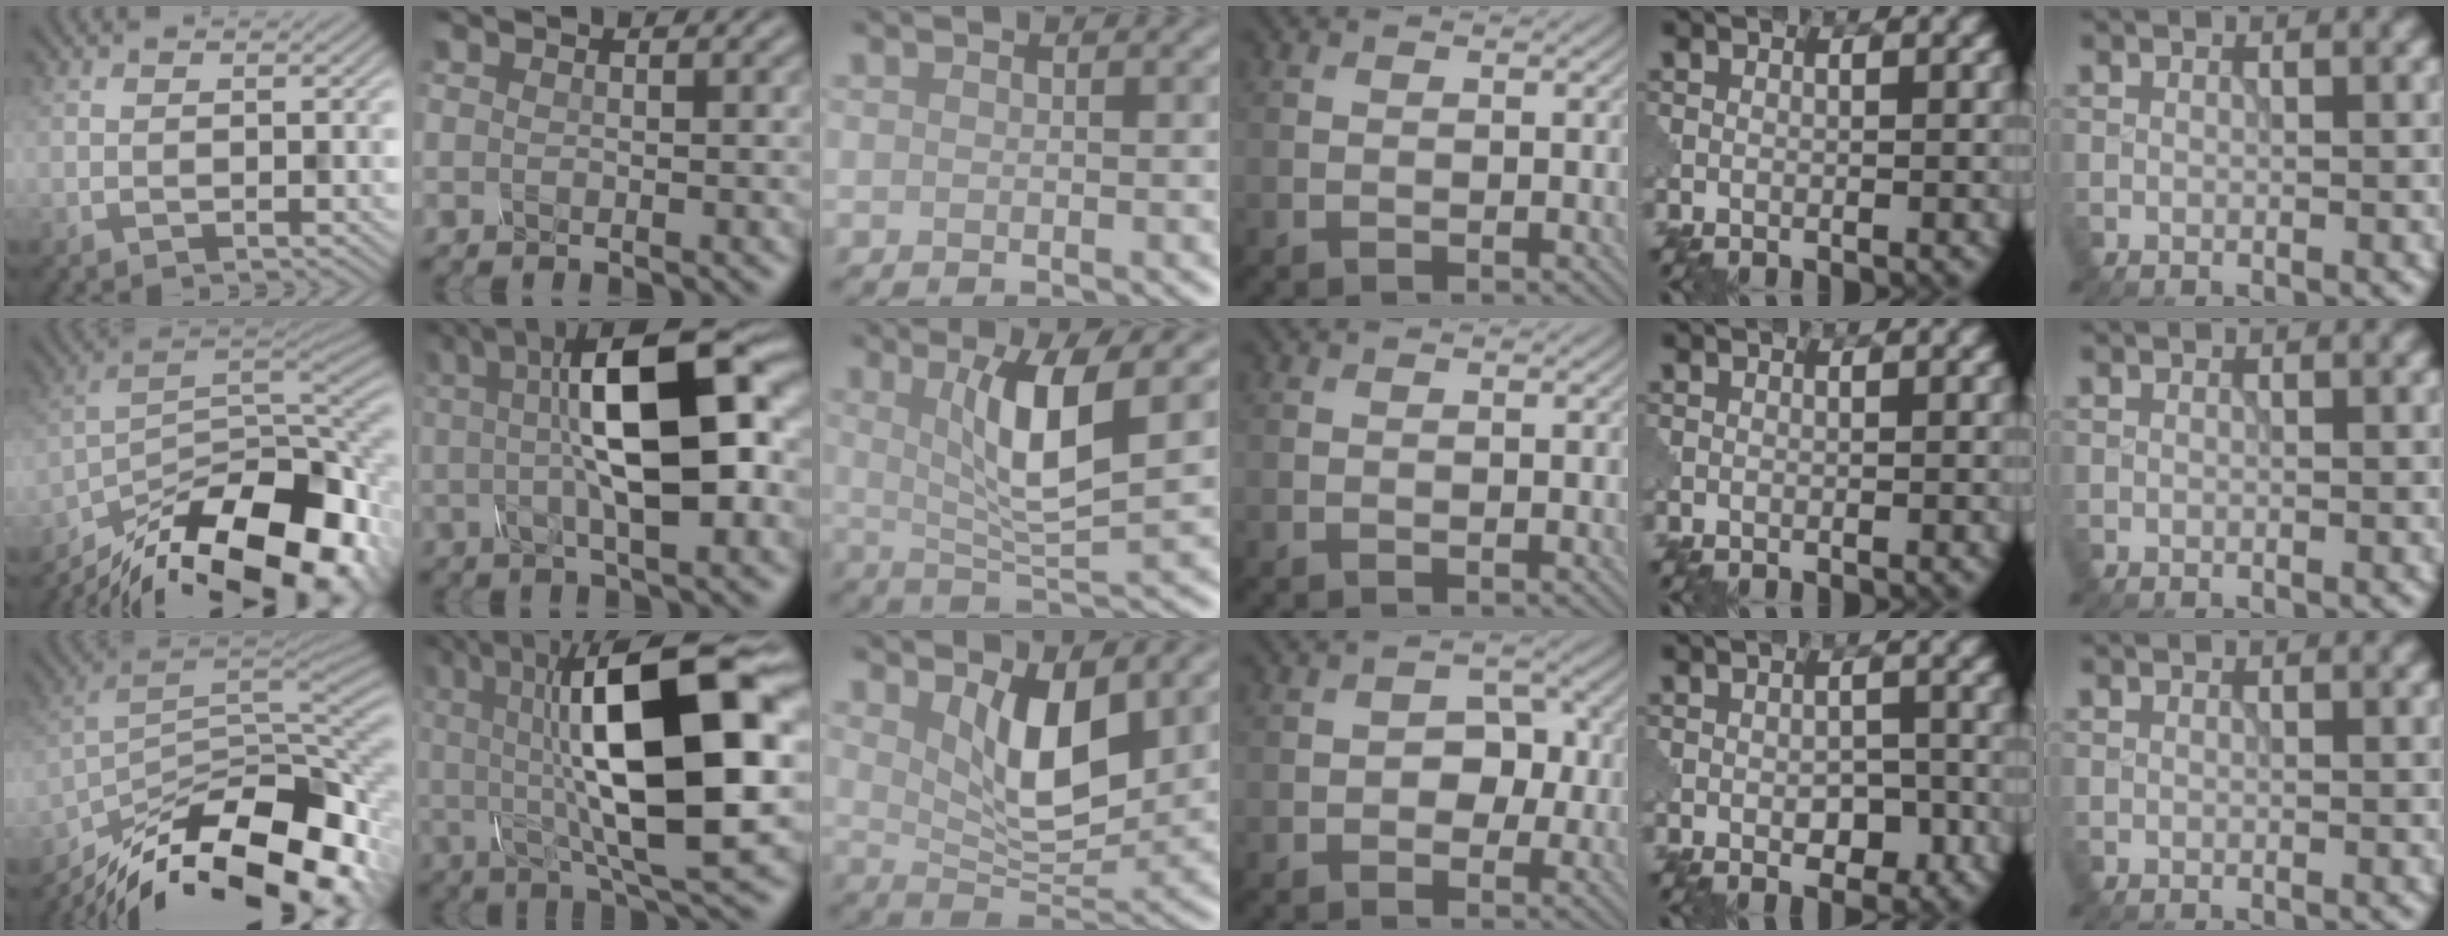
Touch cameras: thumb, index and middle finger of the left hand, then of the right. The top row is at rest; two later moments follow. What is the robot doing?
{"motion": "assemble", "object": "glue stick"}